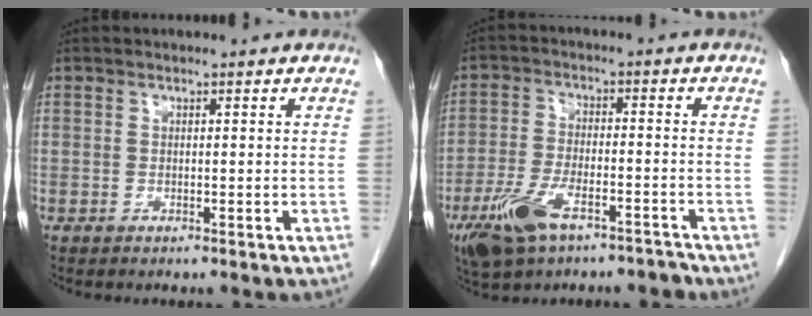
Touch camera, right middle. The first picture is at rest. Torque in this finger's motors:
{"motor_torque": [0.53, -0.50, 0.17, 0.09]}